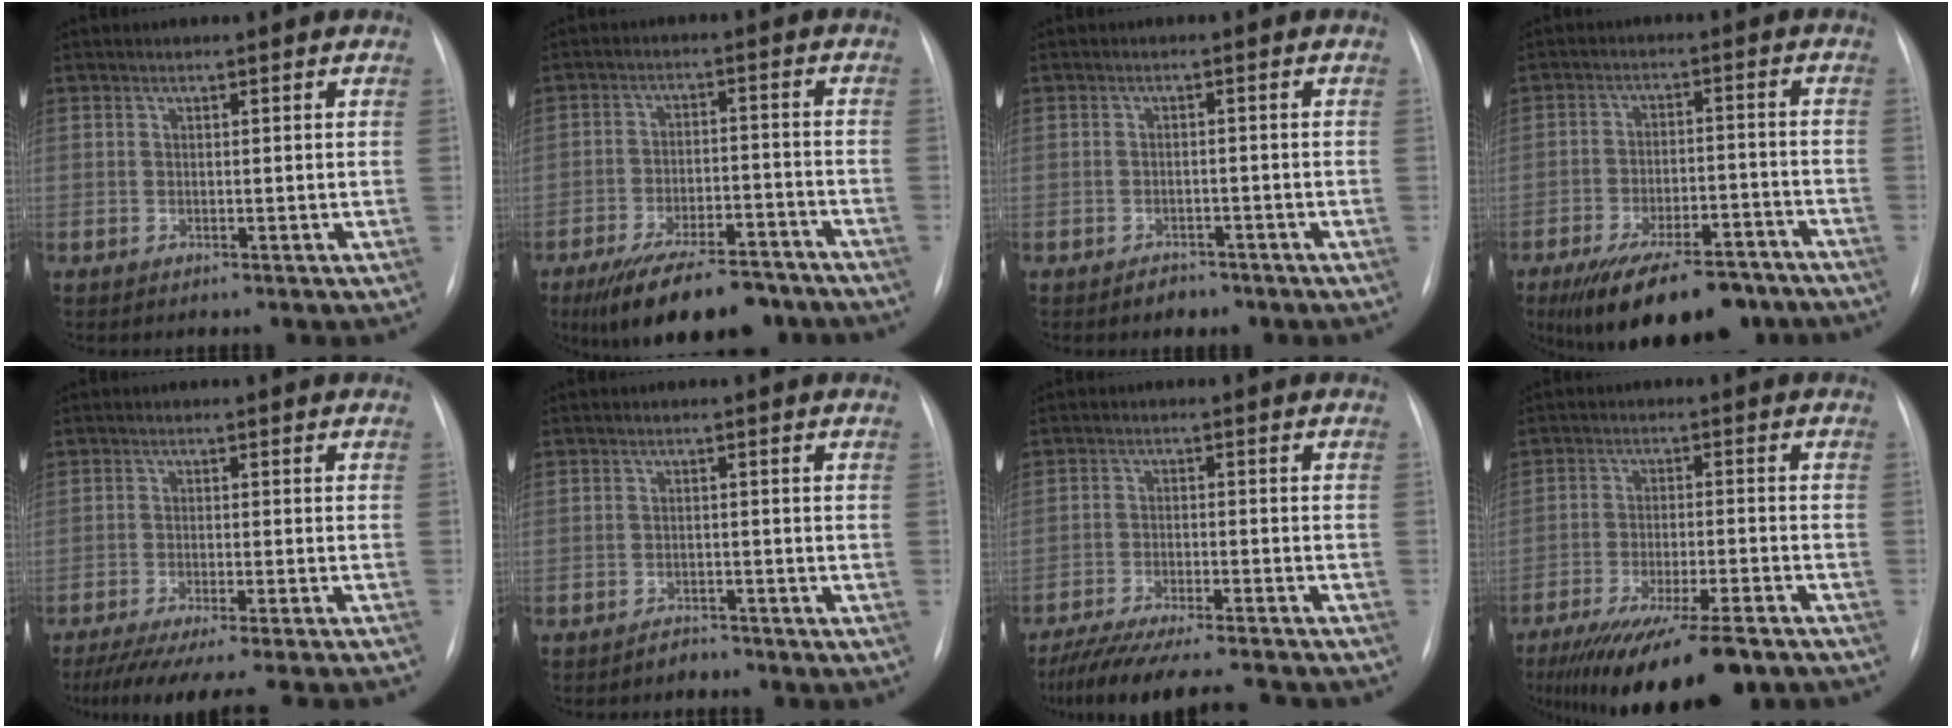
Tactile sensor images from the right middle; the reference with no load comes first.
{"total": 14.8, "force": [-11.6, 4.7, 7.8], "torque": [-0.108, 0.004, -0.174]}
{"total": 2.1, "force": [-1.5, 1.3, 0.5], "torque": [-0.015, 0.002, -0.015]}
{"total": 16.4, "force": [-12.6, 5.5, 8.8], "torque": [-0.121, 0.002, -0.183]}
{"total": 17.6, "force": [-15.8, -0.1, 7.7], "torque": [-0.097, -0.043, -0.213]}
{"total": 1.6, "force": [-1.5, 0.6, -0.1], "torque": [-0.006, -0.002, -0.021]}
{"total": 17.7, "force": [-15.8, 1.6, 7.9], "torque": [-0.132, -0.030, -0.224]}
{"total": 17.2, "force": [-13.2, 2.8, 10.7], "torque": [-0.160, -0.027, -0.203]}